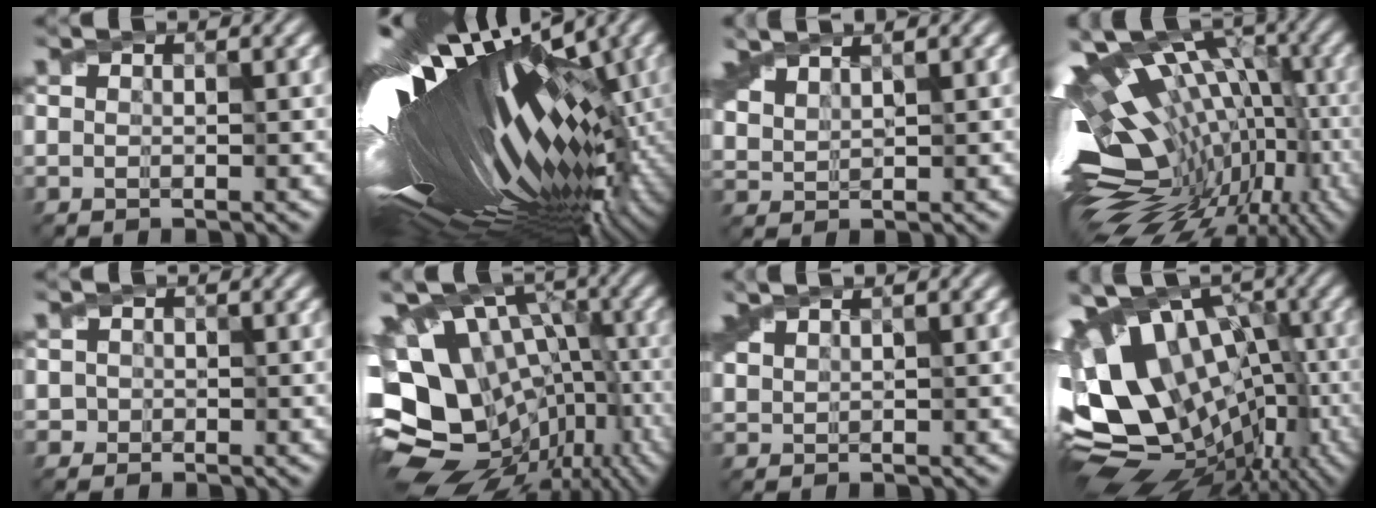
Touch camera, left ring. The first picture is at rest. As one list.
[{"total": 20.1, "force": [2.6, 7.3, 18.6], "torque": [-0.334, -0.012, 0.063]}, {"total": 2.5, "force": [2.2, 0.6, 1.0], "torque": [-0.037, 0.011, 0.058]}, {"total": 18.3, "force": [-1.9, 10.2, 15.0], "torque": [-0.226, -0.012, -0.002]}, {"total": 1.2, "force": [0.1, 1.1, 0.3], "torque": [0.007, 0.005, 0.005]}, {"total": 16.1, "force": [-4.0, 11.7, 10.2], "torque": [-0.170, 0.011, -0.024]}, {"total": 1.2, "force": [1.2, 0.0, 0.3], "torque": [-0.018, 0.009, 0.038]}, {"total": 15.4, "force": [-1.4, 9.8, 11.8], "torque": [-0.195, 0.003, -0.010]}]